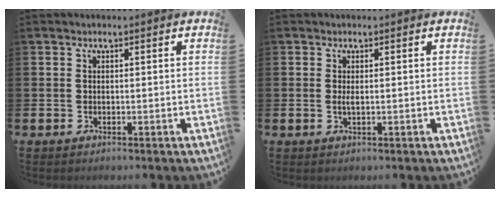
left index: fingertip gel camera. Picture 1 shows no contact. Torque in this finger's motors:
{"motor_torque": [0.31, -0.03, 0.00, 0.05]}